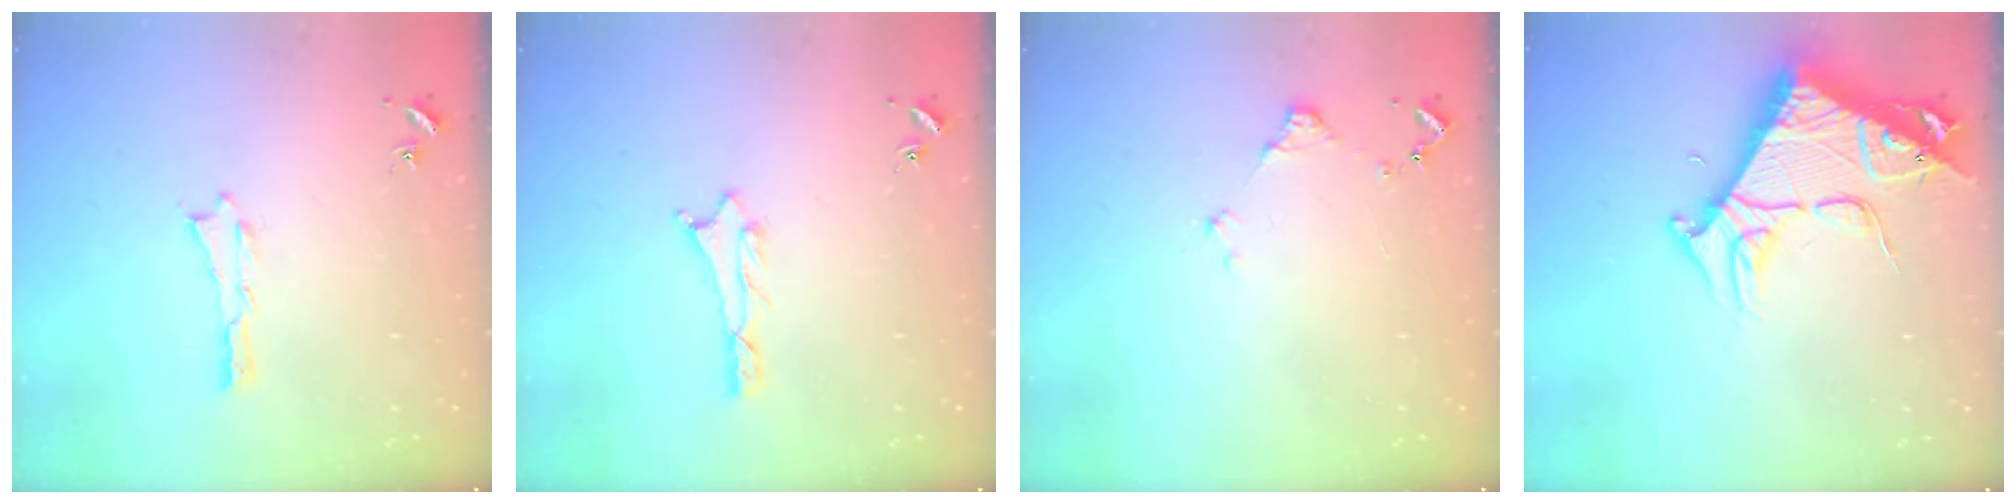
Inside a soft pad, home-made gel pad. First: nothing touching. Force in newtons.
{"total": 0.9, "press": 0.8, "slide": 0.1}
{"total": 1.2, "press": 1.2, "slide": 0.2}
{"total": 10.0, "press": 9.9, "slide": 1.3}